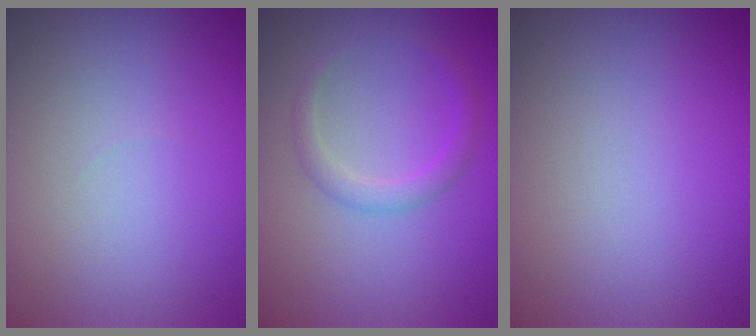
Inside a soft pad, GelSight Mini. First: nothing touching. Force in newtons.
{"total": 1.8, "press": 1.7, "slide": 0.1}
{"total": 0.0}